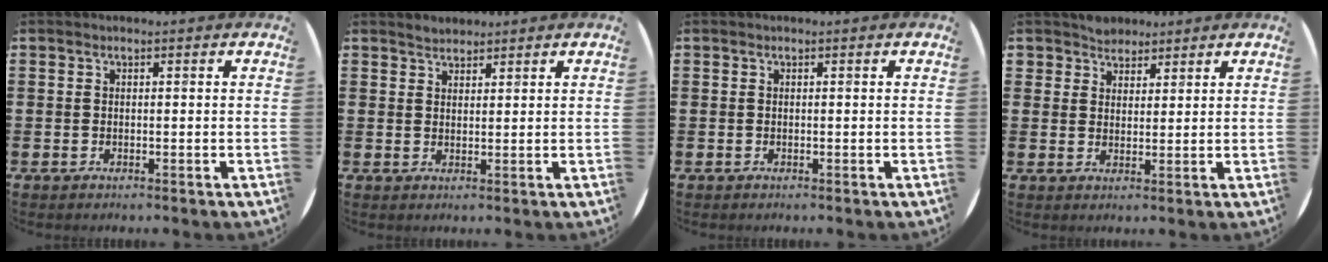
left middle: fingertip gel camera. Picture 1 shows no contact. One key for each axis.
{"total": 1.8, "fx": 1.7, "fy": 0.5, "fz": 0.0, "tx": -0.002, "ty": 0.004, "tz": 0.034}
{"total": 0.0}
{"total": 2.9, "fx": 2.6, "fy": 1.2, "fz": -0.4, "tx": -0.001, "ty": 0.006, "tz": 0.052}